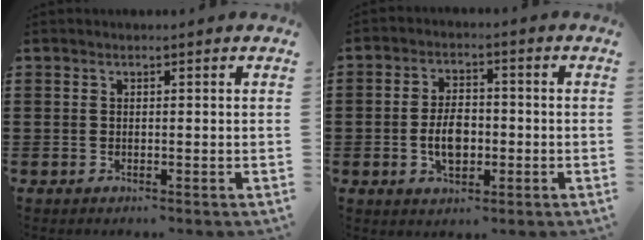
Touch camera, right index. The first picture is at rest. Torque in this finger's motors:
{"motor_torque": [2.14, 0.00, 0.67, 0.10]}